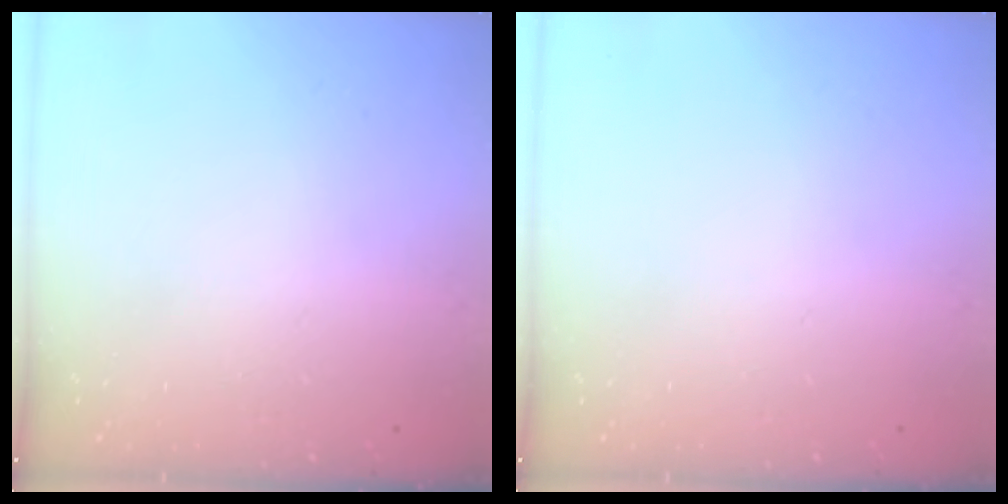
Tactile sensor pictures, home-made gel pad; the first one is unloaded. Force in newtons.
{"total": 0.0}